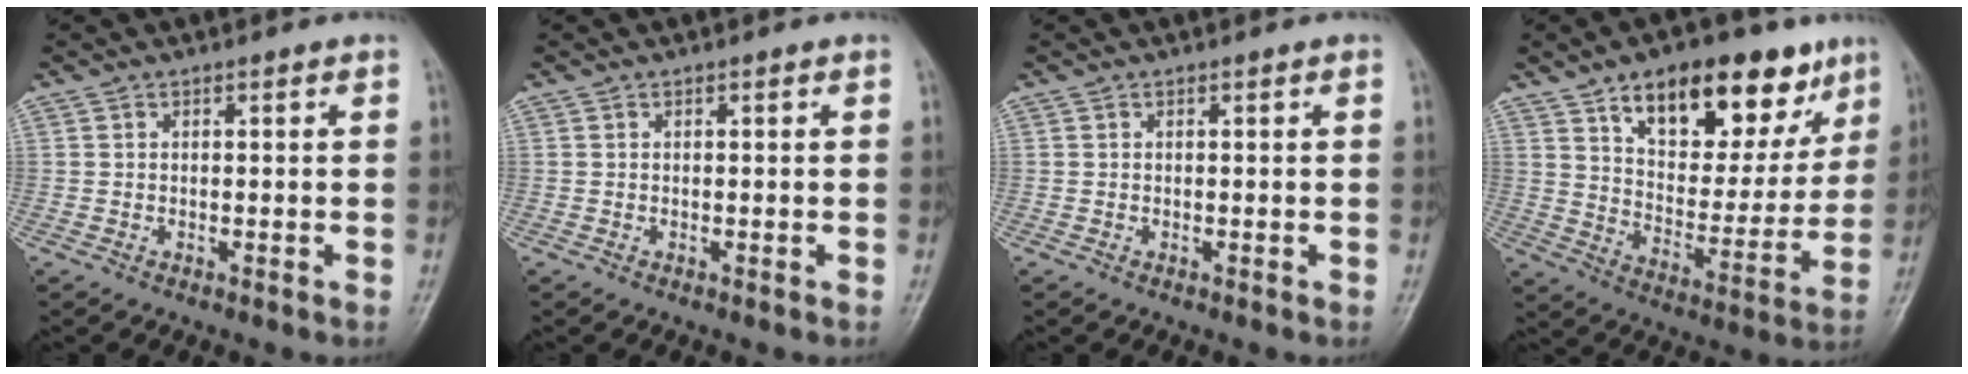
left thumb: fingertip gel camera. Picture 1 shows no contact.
{"total": 0.0}
{"total": 0.0}
{"total": 22.2, "force": [12.6, 11.0, 14.5], "torque": [-0.160, -0.039, 0.199]}